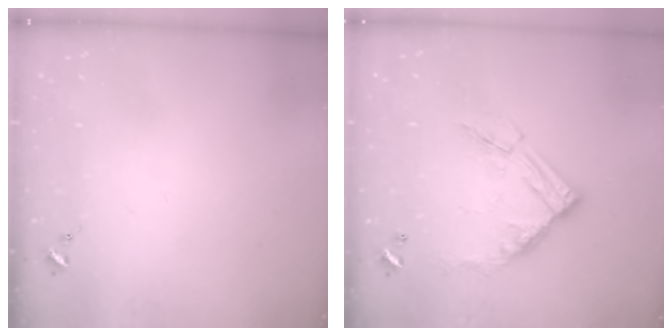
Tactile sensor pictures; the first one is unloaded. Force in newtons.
{"total": 15.2, "press": 15.1, "slide": 1.7}